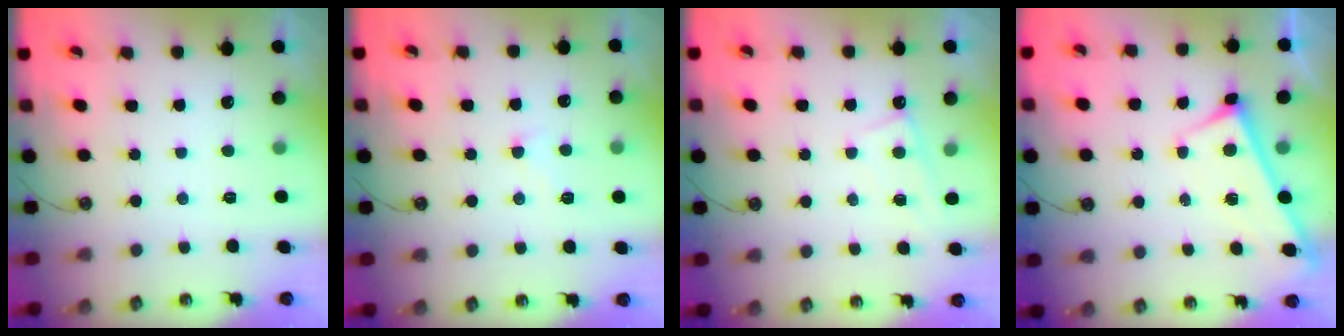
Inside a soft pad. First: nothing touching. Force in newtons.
{"total": 0.9, "press": 0.7, "slide": 0.5}
{"total": 2.4, "press": 2.4, "slide": 0.3}
{"total": 3.1, "press": 3.1, "slide": 0.3}